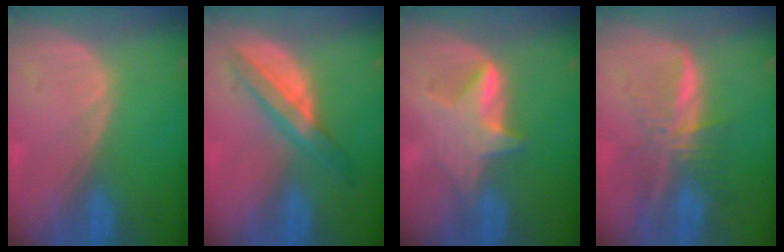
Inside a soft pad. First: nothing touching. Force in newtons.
{"total": 5.8, "press": 5.8, "slide": 0.1}
{"total": 6.1, "press": 5.7, "slide": 2.2}
{"total": 7.9, "press": 6.7, "slide": 4.3}